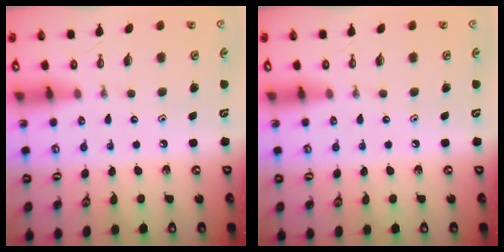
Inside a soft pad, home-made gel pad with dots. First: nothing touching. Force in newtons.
{"total": 0.0}